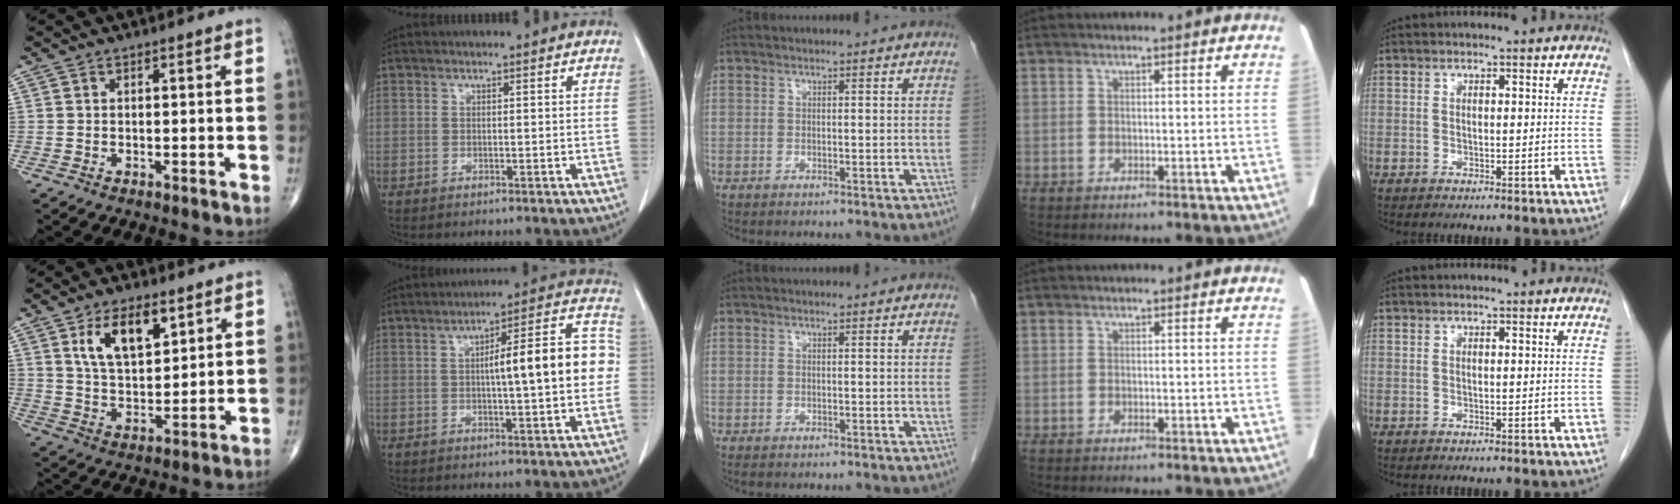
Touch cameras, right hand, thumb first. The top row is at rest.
{"thumb": {"total": 11.2, "force": [5.3, 5.5, 8.2], "torque": [-0.125, -0.024, 0.103]}, "index": {"total": 13.3, "force": [0.2, 2.5, 13.1], "torque": [-0.173, 0.038, 0.003]}}